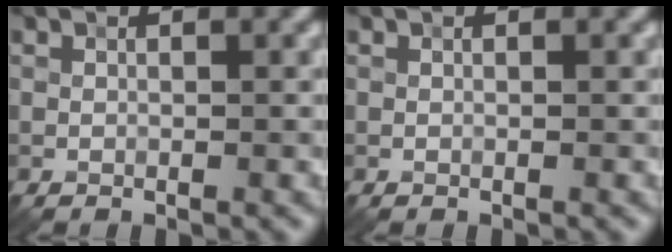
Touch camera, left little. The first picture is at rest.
{"total": 0.0}